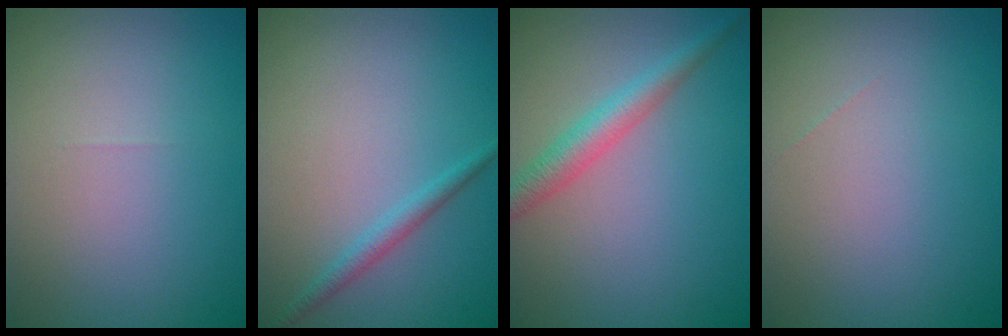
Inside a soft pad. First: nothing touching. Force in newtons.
{"total": 1.5, "press": 1.5, "slide": 0.1}
{"total": 2.9, "press": 2.9, "slide": 0.1}
{"total": 0.0}